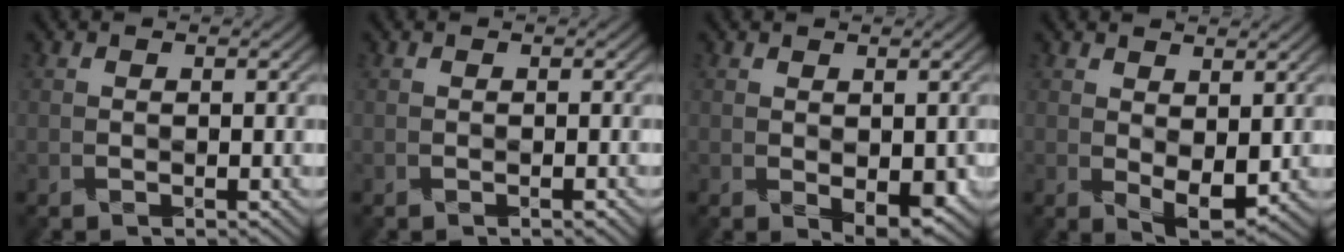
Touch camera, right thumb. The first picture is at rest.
{"total": 0.6, "force": [-0.4, 0.2, 0.4], "torque": [-0.004, -0.001, -0.005]}
{"total": 3.3, "force": [-0.8, 1.6, 2.7], "torque": [-0.043, -0.010, -0.009]}
{"total": 3.6, "force": [0.6, 1.8, 3.0], "torque": [-0.060, -0.008, 0.012]}